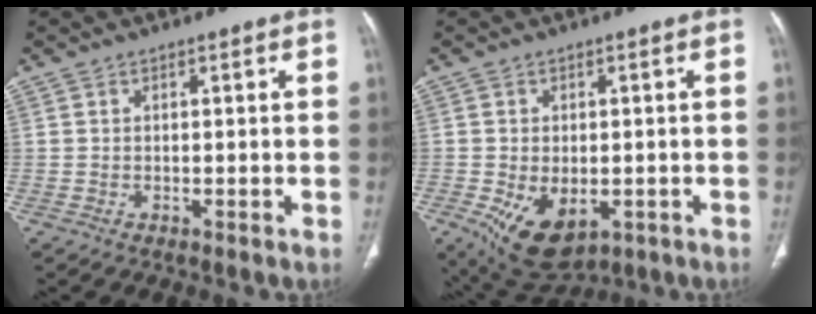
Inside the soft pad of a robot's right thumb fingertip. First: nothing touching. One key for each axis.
{"total": 10.5, "fx": -3.5, "fy": 6.3, "fz": 7.7, "tx": -0.120, "ty": -0.002, "tz": -0.037}